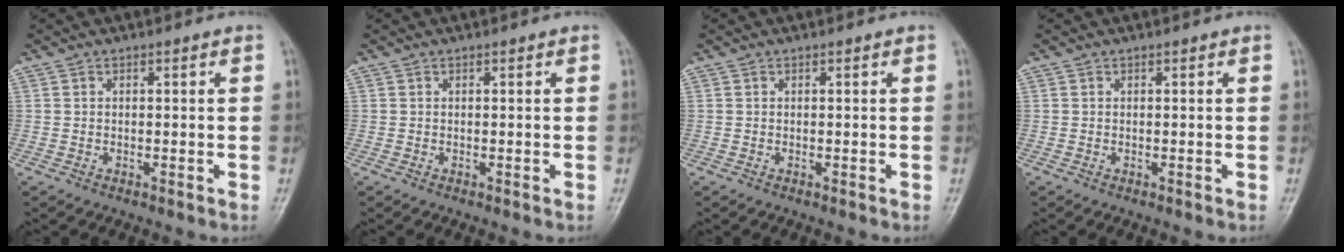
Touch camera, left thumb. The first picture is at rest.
{"total": 0.0}
{"total": 0.0}
{"total": 0.0}